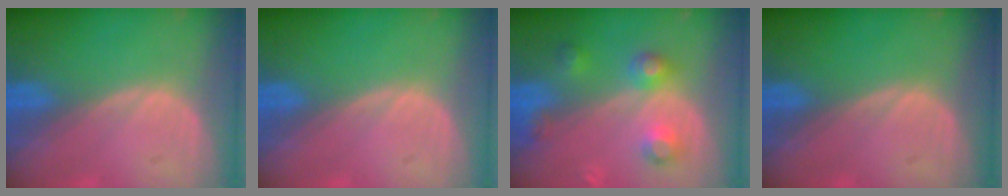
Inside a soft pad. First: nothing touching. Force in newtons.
{"total": 0.0}
{"total": 5.3, "press": 5.3, "slide": 0.3}
{"total": 0.0}